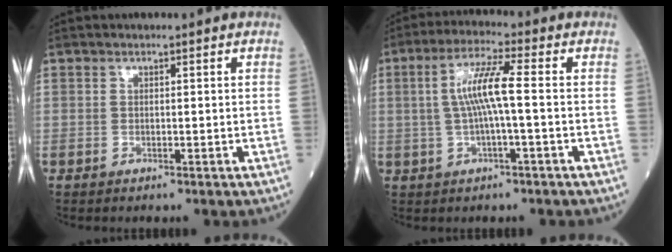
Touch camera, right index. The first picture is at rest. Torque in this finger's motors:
{"motor_torque": [1.04, -0.03, 0.60, 0.16]}